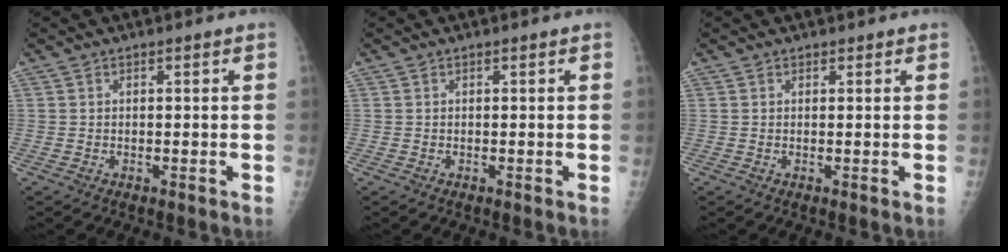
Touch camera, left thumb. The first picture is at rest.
{"total": 0.0}
{"total": 0.7, "force": [0.5, 0.4, 0.0], "torque": [0.005, -0.003, 0.005]}